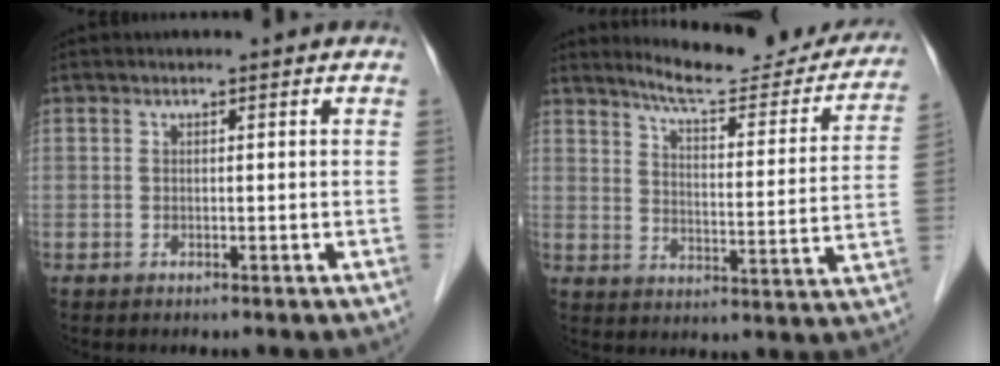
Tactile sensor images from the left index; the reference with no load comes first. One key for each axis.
{"total": 18.0, "fx": 16.6, "fy": 2.9, "fz": 6.3, "tx": -0.075, "ty": -0.049, "tz": 0.205}